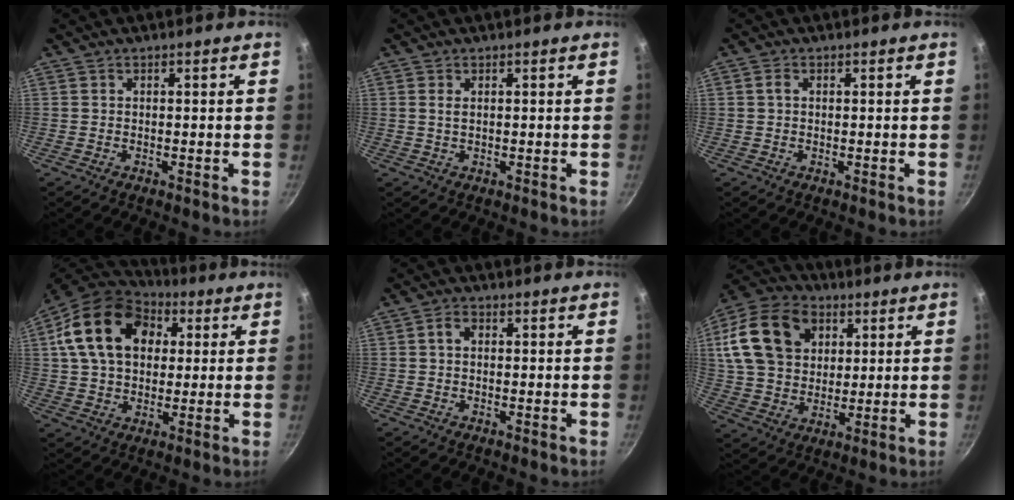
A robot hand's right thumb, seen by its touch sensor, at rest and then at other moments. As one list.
[{"total": 1.4, "force": [0.4, 0.7, 1.1], "torque": [-0.022, 0.000, 0.008]}, {"total": 1.3, "force": [0.3, 0.9, 0.8], "torque": [-0.013, 0.005, 0.003]}, {"total": 19.5, "force": [5.3, 13.9, 12.7], "torque": [-0.198, 0.014, 0.081]}, {"total": 2.5, "force": [0.4, 1.7, 1.7], "torque": [-0.028, 0.005, 0.003]}, {"total": 21.3, "force": [6.9, 15.9, 12.4], "torque": [-0.232, 0.012, 0.120]}]